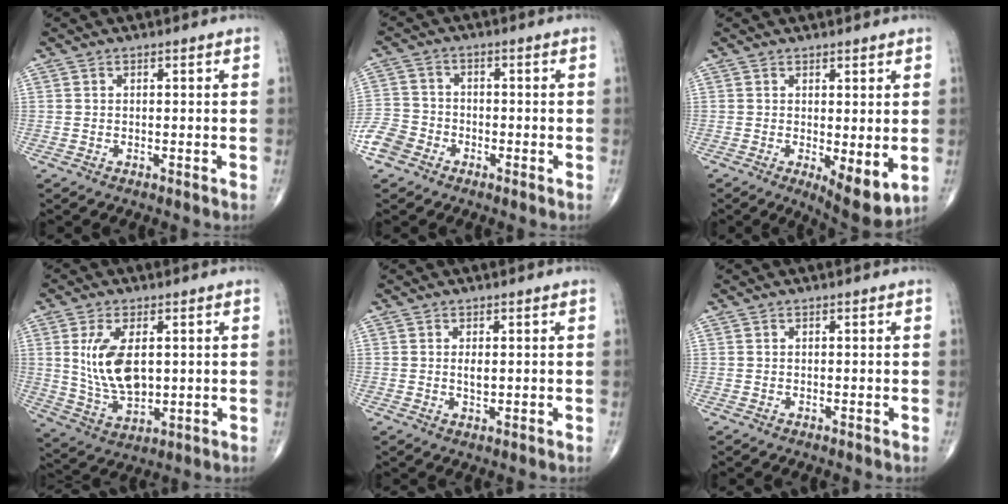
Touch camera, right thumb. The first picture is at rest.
{"total": 5.8, "force": [-3.3, 4.4, 1.6], "torque": [-0.019, 0.017, -0.071]}
{"total": 7.4, "force": [-0.3, 2.5, 6.9], "torque": [-0.090, -0.019, 0.004]}
{"total": 11.4, "force": [1.9, 6.2, 9.5], "torque": [-0.173, -0.016, 0.048]}
{"total": 2.6, "force": [0.3, 1.2, 2.3], "torque": [-0.041, -0.004, 0.008]}
{"total": 0.0}